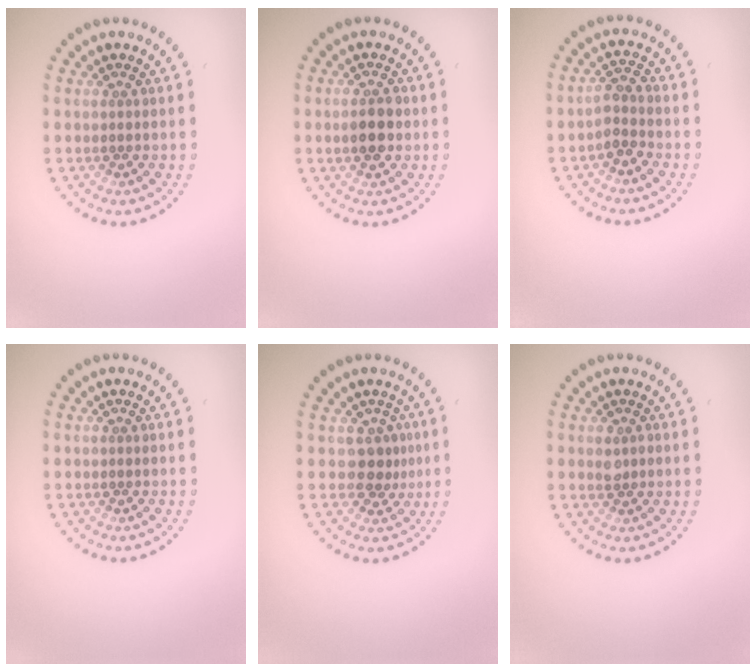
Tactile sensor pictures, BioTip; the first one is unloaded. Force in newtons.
{"total": 2.7, "press": 2.7, "slide": 0.2}
{"total": 1.9, "press": 1.6, "slide": 1.0}
{"total": 0.0}
{"total": 2.3, "press": 1.6, "slide": 1.5}
{"total": 1.1, "press": 1.1, "slide": 0.2}